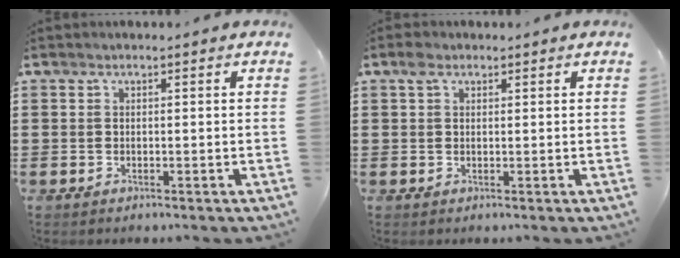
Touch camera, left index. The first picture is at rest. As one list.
[{"total": 1.7, "force": [0.9, 1.1, 0.9], "torque": [-0.021, 0.007, 0.017]}]